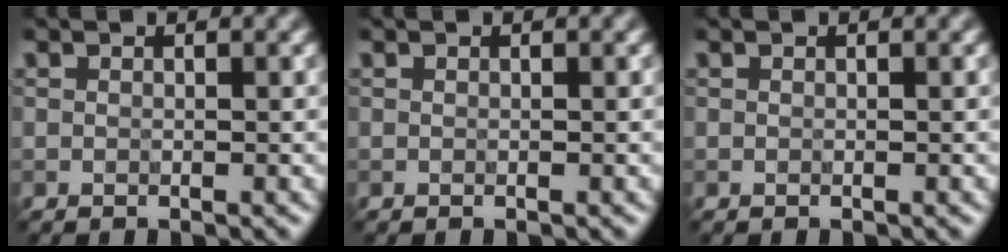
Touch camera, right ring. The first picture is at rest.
{"total": 0.0}
{"total": 0.0}